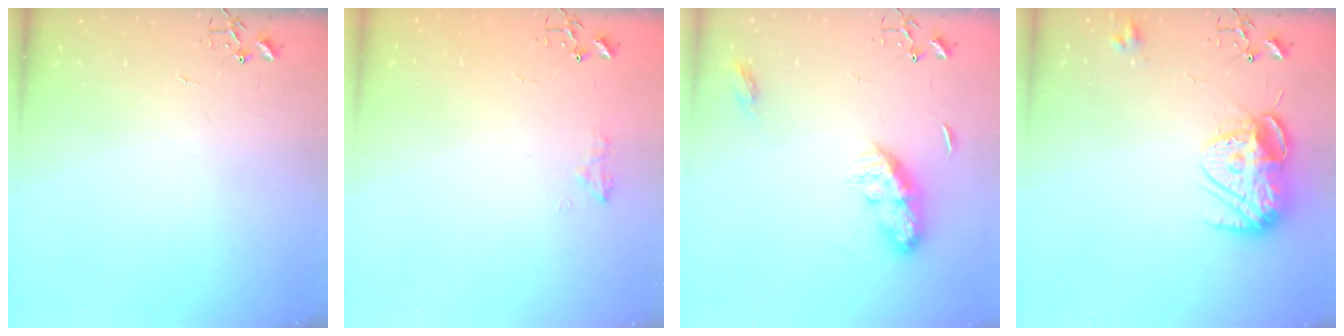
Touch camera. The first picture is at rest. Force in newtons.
{"total": 8.5, "press": 8.5, "slide": 0.6}
{"total": 9.7, "press": 9.7, "slide": 0.1}
{"total": 12.6, "press": 12.6, "slide": 1.1}